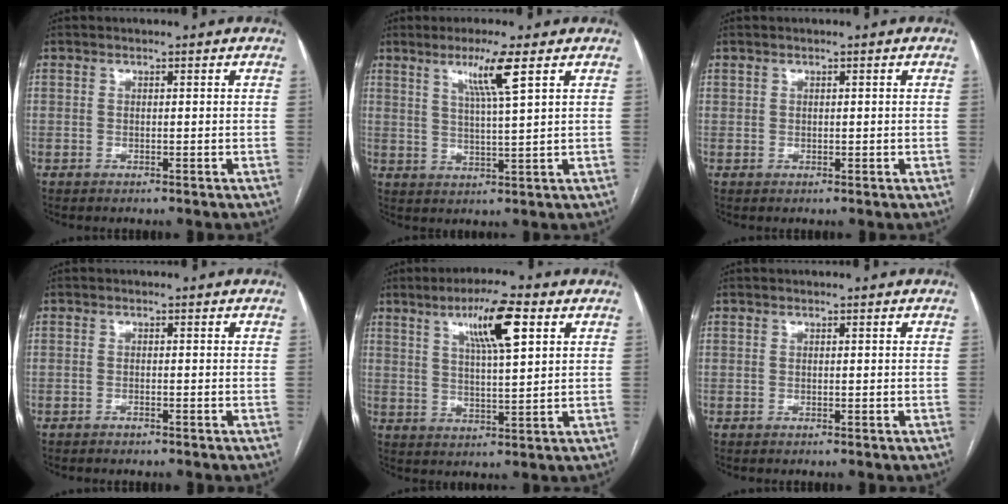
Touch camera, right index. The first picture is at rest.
{"total": 6.4, "force": [3.4, -0.8, 5.4], "torque": [-0.102, -0.008, 0.062]}
{"total": 0.7, "force": [0.4, 0.6, 0.2], "torque": [0.003, 0.005, 0.008]}
{"total": 0.7, "force": [-0.7, 0.2, 0.3], "torque": [-0.010, -0.001, -0.010]}
{"total": 9.5, "force": [4.4, 1.1, 8.3], "torque": [-0.145, 0.008, 0.073]}
{"total": 0.0}